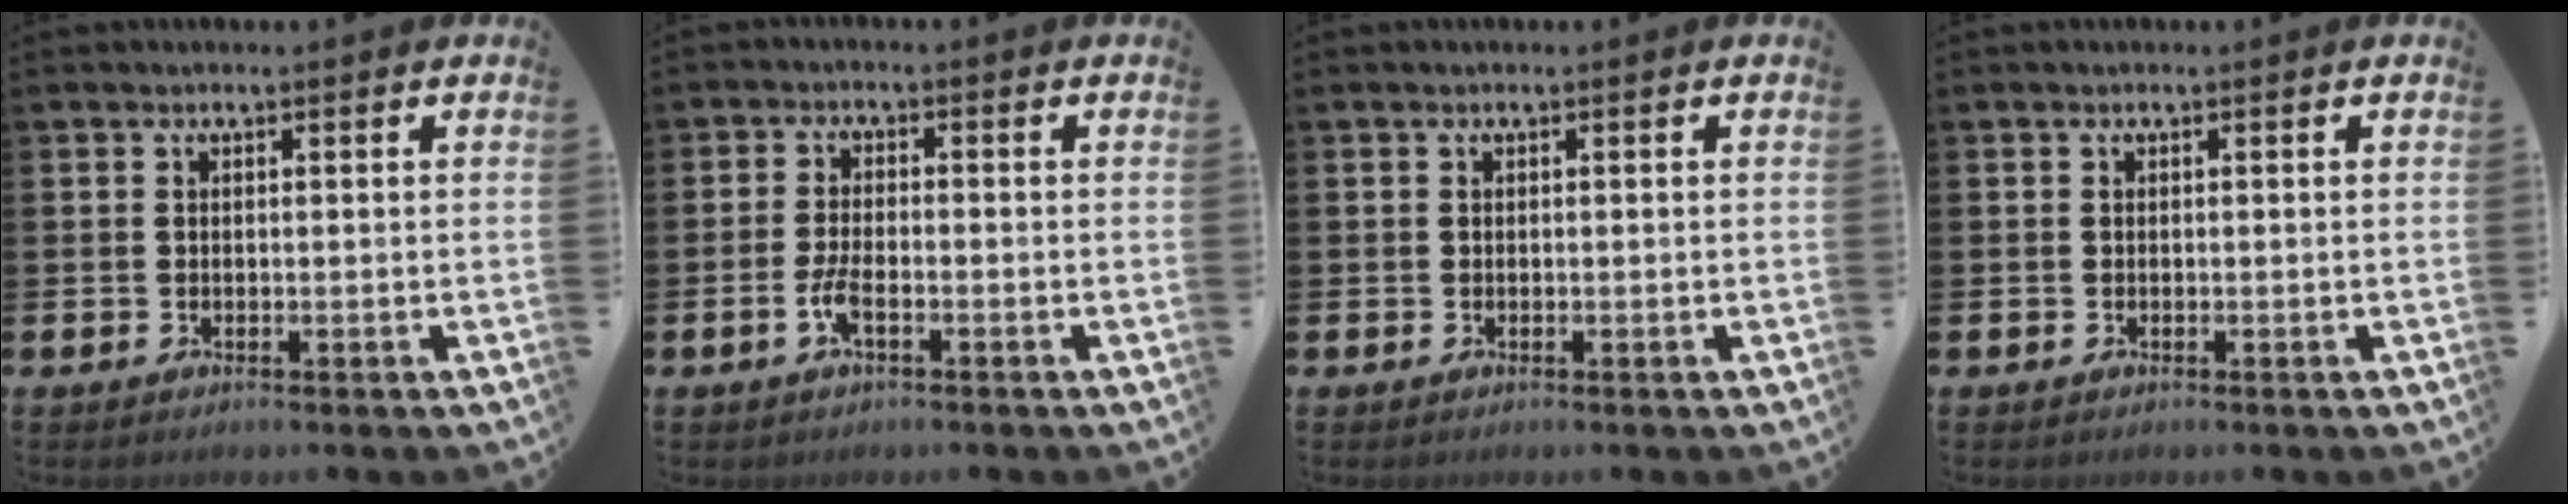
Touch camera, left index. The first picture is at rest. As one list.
[{"total": 3.0, "force": [-1.3, 0.9, 2.5], "torque": [-0.066, 0.003, -0.027]}, {"total": 0.0}, {"total": 0.0}]